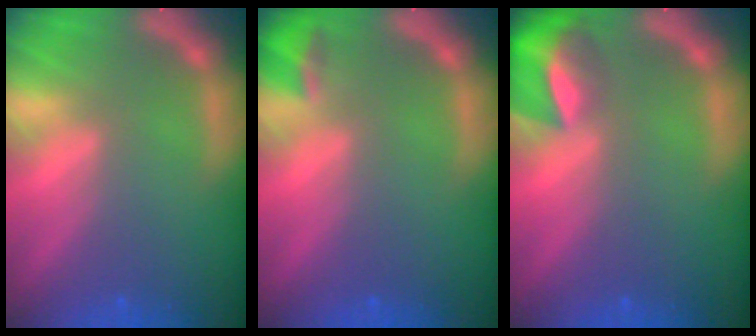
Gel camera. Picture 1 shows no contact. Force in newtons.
{"total": 1.9}
{"total": 6.0}